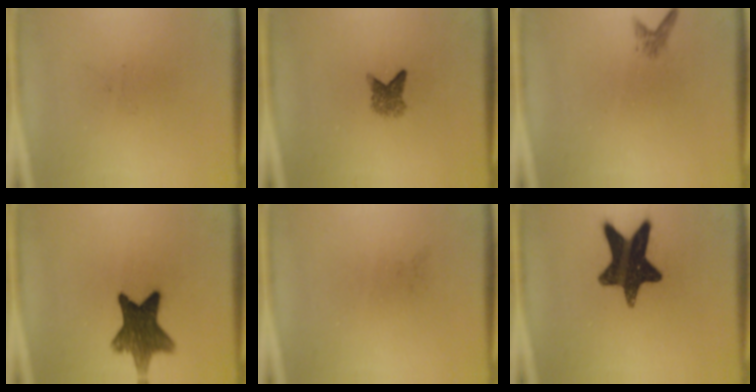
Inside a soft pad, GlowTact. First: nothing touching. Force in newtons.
{"total": 2.7}
{"total": 1.1}
{"total": 10.5}
{"total": 0.0}
{"total": 15.1}